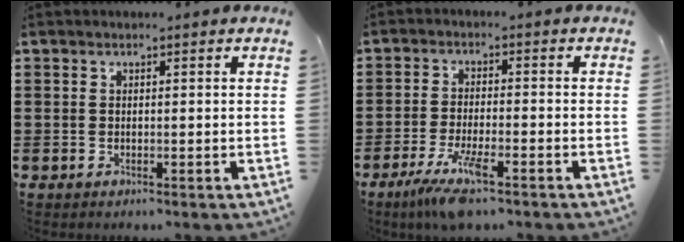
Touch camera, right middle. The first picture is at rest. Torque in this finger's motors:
{"motor_torque": [2.04, 0.10, 0.60, 0.21]}